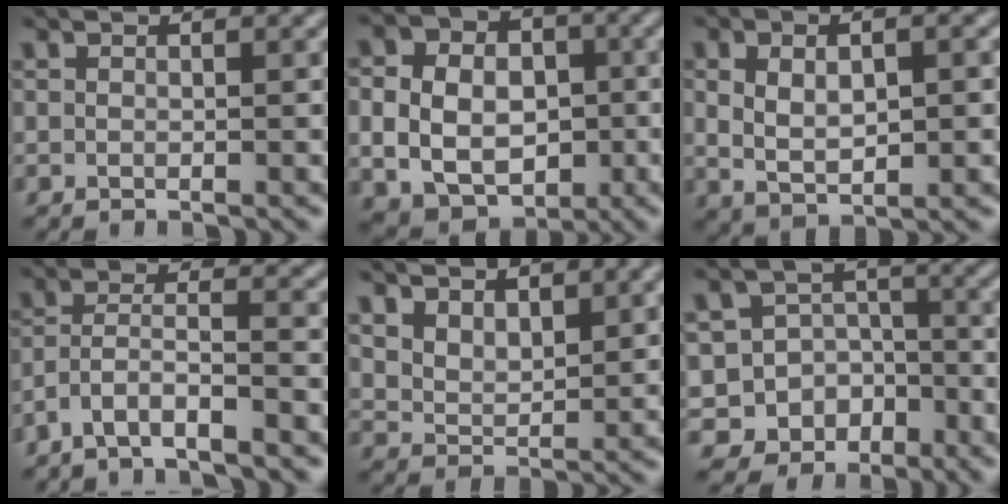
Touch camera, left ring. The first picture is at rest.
{"total": 12.3, "force": [-0.2, 10.3, 6.6], "torque": [-0.122, 0.016, -0.015]}
{"total": 4.7, "force": [0.4, 2.6, 3.9], "torque": [-0.080, -0.001, 0.017]}
{"total": 3.7, "force": [-2.8, 0.7, 2.3], "torque": [-0.048, 0.004, -0.062]}
{"total": 5.1, "force": [3.7, 2.6, 2.3], "torque": [-0.061, -0.002, 0.067]}
{"total": 8.7, "force": [-5.3, 6.6, 1.9], "torque": [-0.014, -0.012, -0.089]}